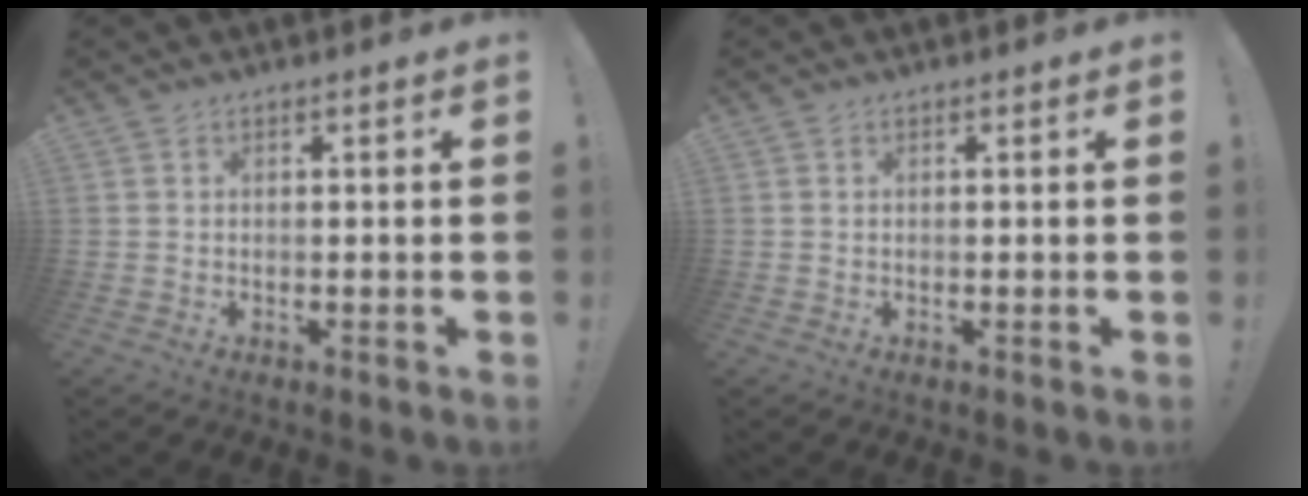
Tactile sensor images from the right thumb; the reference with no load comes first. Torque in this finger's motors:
{"motor_torque": [0.43, 0.51, 0.00, -0.13, 0.00]}